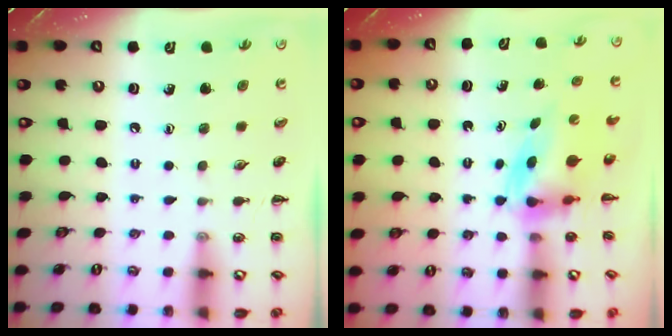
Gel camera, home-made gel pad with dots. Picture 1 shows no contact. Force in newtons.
{"total": 5.3, "press": 5.2, "slide": 0.9}